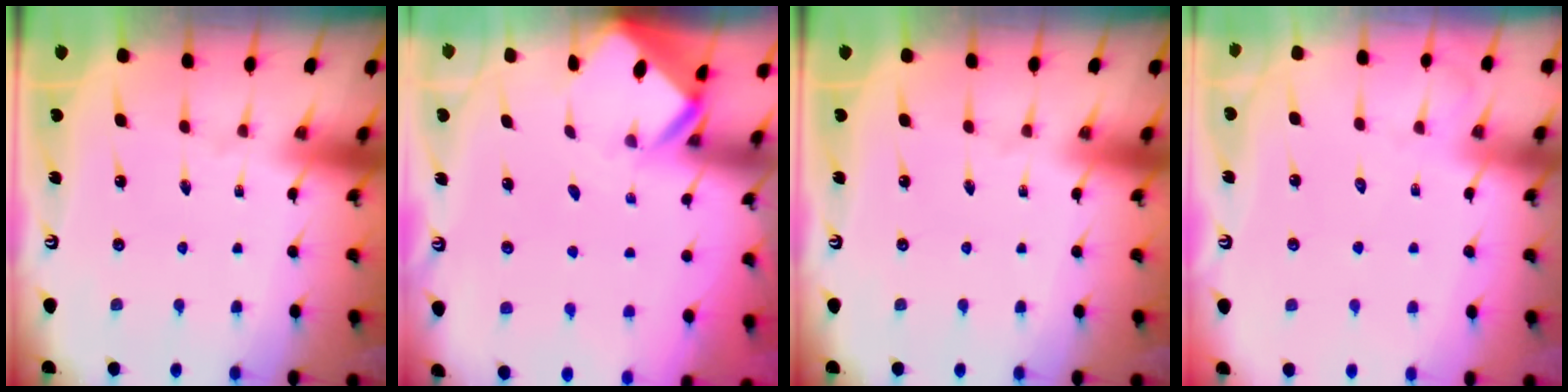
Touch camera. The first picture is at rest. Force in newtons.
{"total": 2.4, "press": 2.4, "slide": 0.1}
{"total": 0.0}
{"total": 7.5, "press": 7.5, "slide": 0.9}